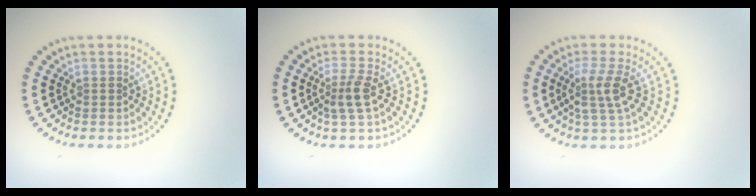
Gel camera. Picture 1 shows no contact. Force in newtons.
{"total": 2.2, "press": 1.7, "slide": 1.3}
{"total": 2.8, "press": 2.1, "slide": 1.8}